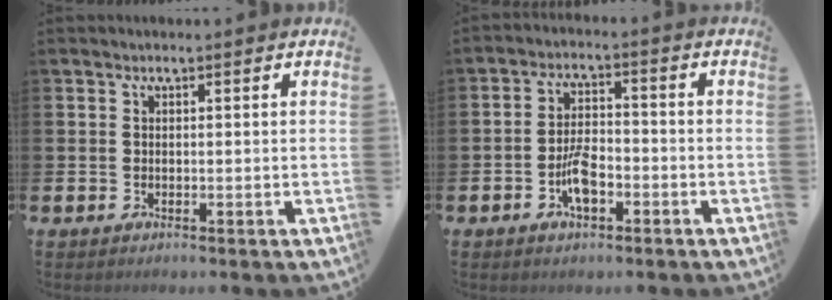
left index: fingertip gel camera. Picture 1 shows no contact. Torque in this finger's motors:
{"motor_torque": [0.65, 0.63, 0.51, 0.12]}